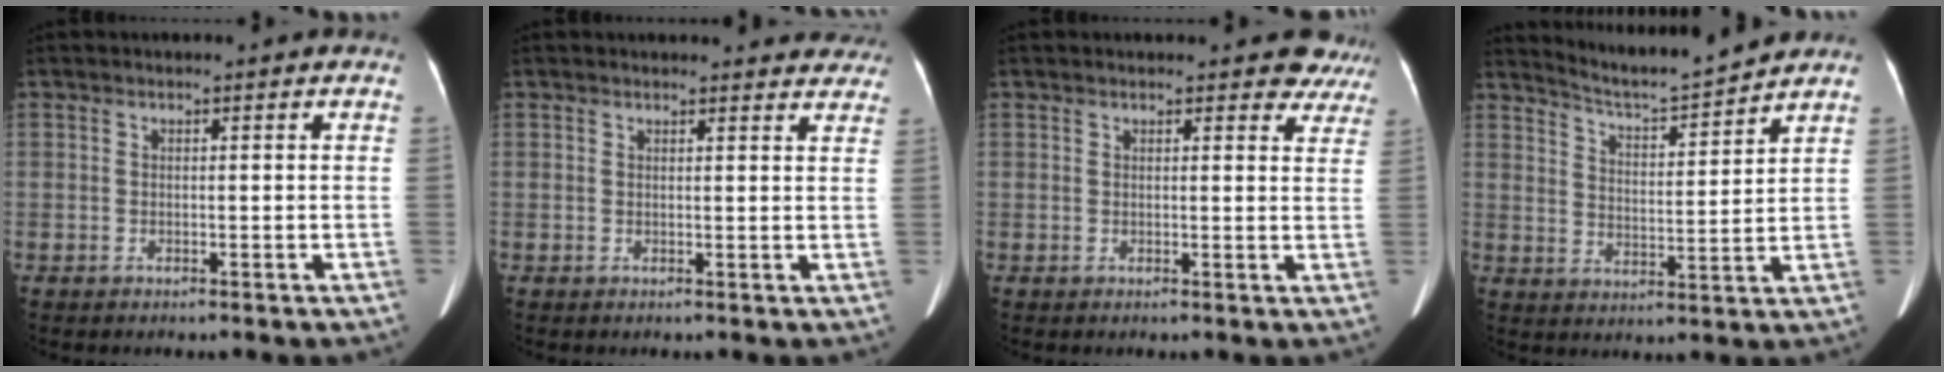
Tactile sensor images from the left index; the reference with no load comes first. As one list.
[{"total": 9.6, "force": [9.1, 2.5, 1.4], "torque": [0.018, -0.007, 0.072]}, {"total": 5.1, "force": [4.7, 2.0, 0.5], "torque": [0.027, -0.019, 0.025]}, {"total": 8.9, "force": [8.7, -0.7, 1.6], "torque": [-0.040, -0.009, 0.148]}]